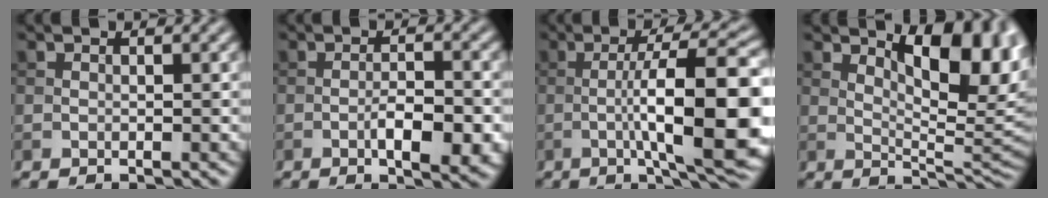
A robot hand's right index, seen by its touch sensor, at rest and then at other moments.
{"total": 4.8, "force": [-1.8, 1.5, 4.2], "torque": [-0.068, -0.001, -0.026]}
{"total": 12.9, "force": [-1.8, 2.9, 12.5], "torque": [-0.177, 0.007, -0.029]}
{"total": 9.9, "force": [3.5, 4.4, 8.2], "torque": [-0.115, 0.003, 0.051]}